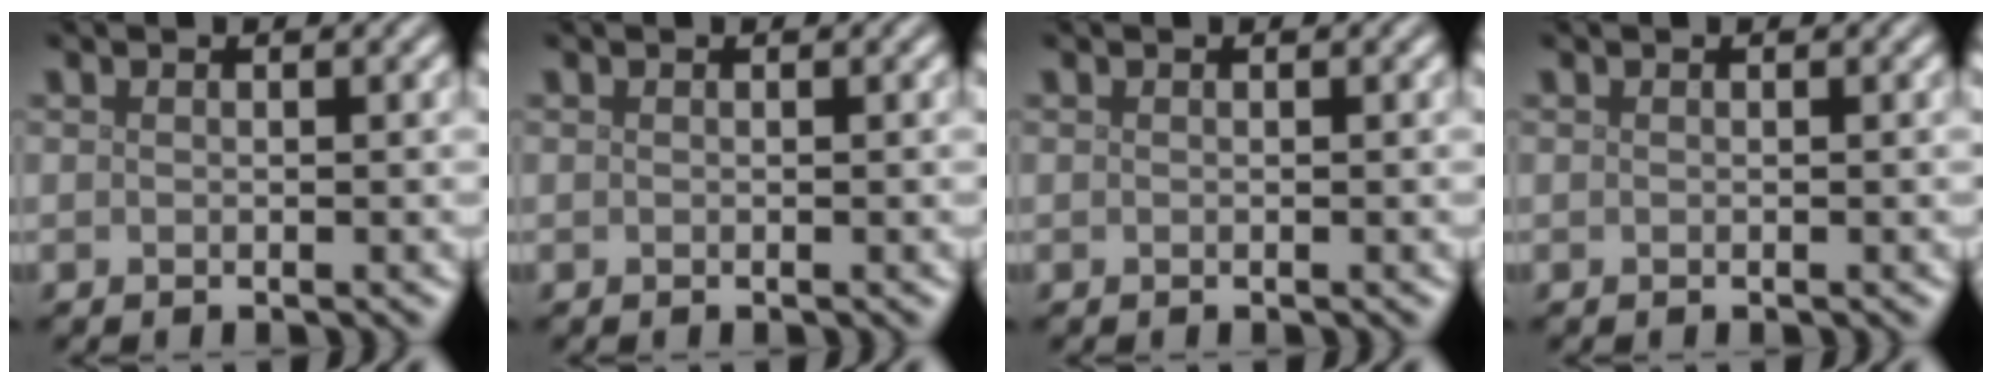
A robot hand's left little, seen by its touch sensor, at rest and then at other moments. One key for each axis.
{"total": 0.0}
{"total": 0.0}
{"total": 0.0}